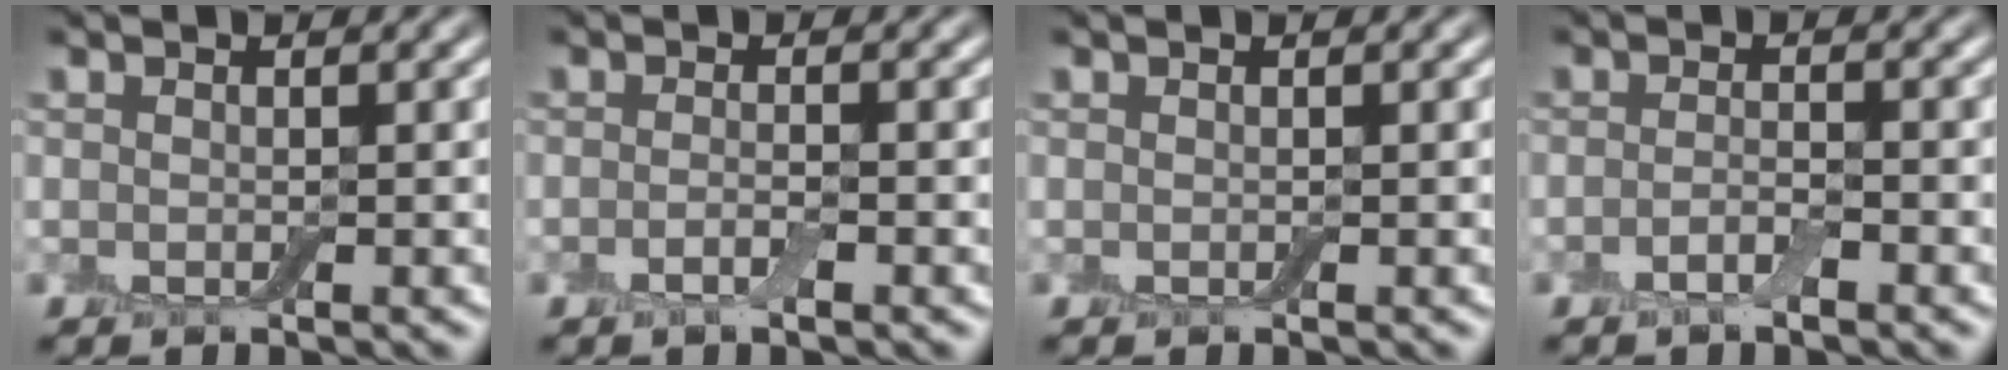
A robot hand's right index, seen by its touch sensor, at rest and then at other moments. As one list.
[{"total": 1.2, "force": [-0.6, 0.3, 1.0], "torque": [-0.021, -0.004, -0.014]}, {"total": 0.0}, {"total": 1.5, "force": [-0.9, 0.4, 1.2], "torque": [-0.025, 0.000, -0.020]}]